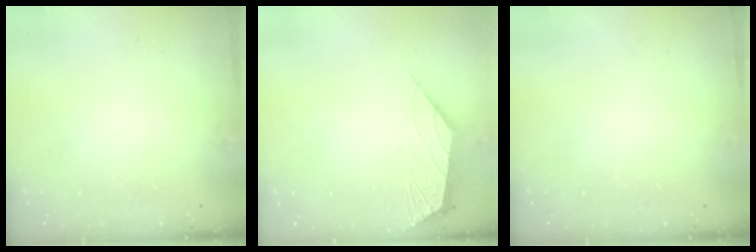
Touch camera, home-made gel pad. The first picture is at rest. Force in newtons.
{"total": 1.6, "press": 1.5, "slide": 0.5}
{"total": 0.0}